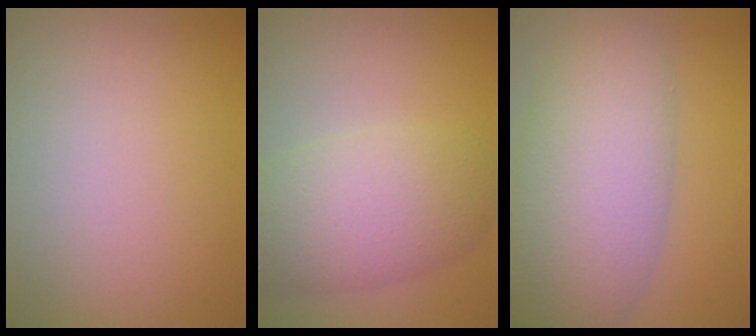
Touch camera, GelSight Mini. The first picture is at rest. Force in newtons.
{"total": 6.8, "press": 6.8, "slide": 0.2}
{"total": 8.5, "press": 8.5, "slide": 0.2}